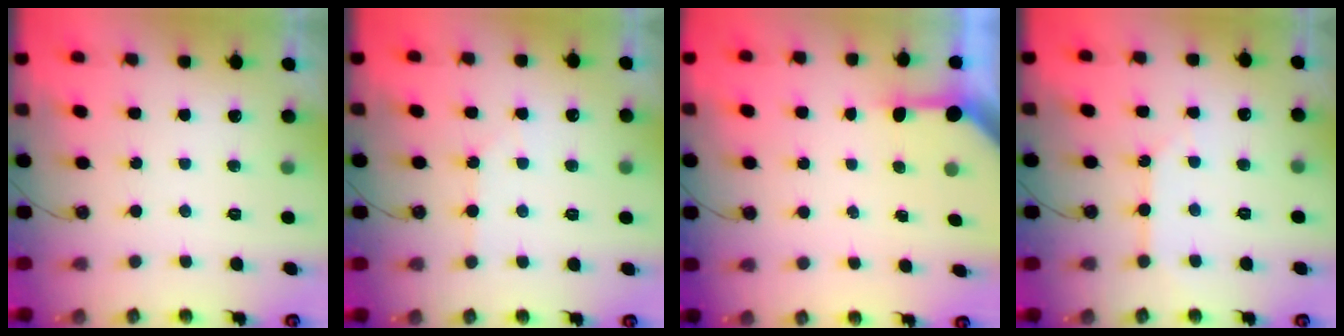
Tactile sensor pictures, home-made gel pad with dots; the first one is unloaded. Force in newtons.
{"total": 4.4, "press": 4.4, "slide": 0.6}
{"total": 3.4, "press": 3.4, "slide": 0.3}
{"total": 2.6, "press": 2.5, "slide": 0.3}